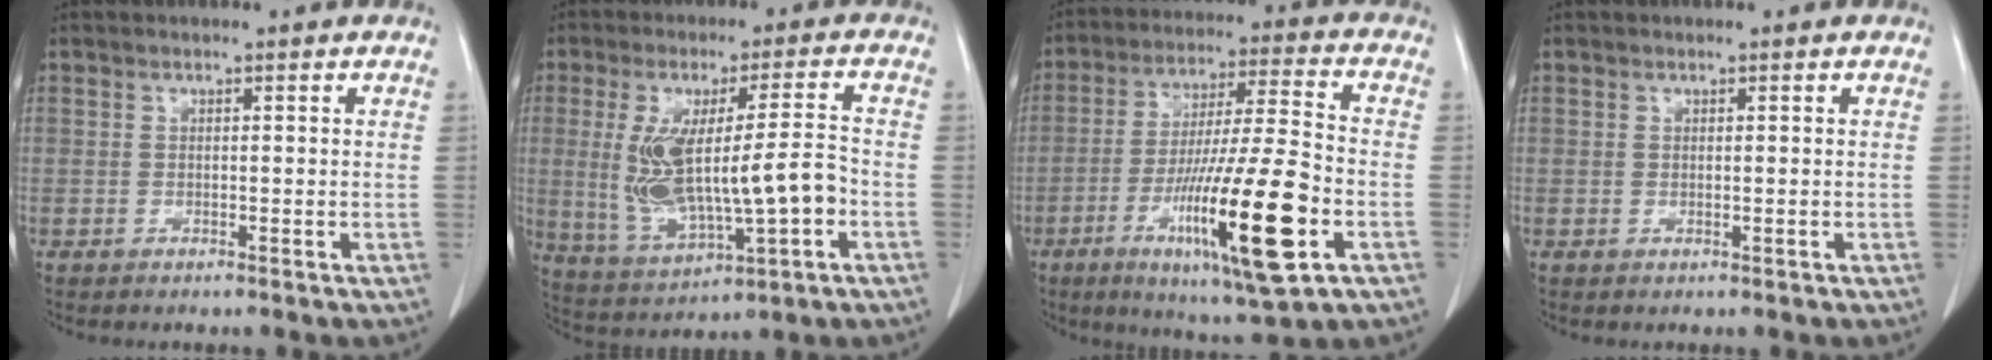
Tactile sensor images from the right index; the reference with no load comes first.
{"total": 14.0, "force": [-1.4, 2.9, 13.6], "torque": [-0.266, 0.006, -0.009]}
{"total": 19.2, "force": [-6.8, 1.1, 18.0], "torque": [-0.321, -0.028, -0.113]}
{"total": 0.0}